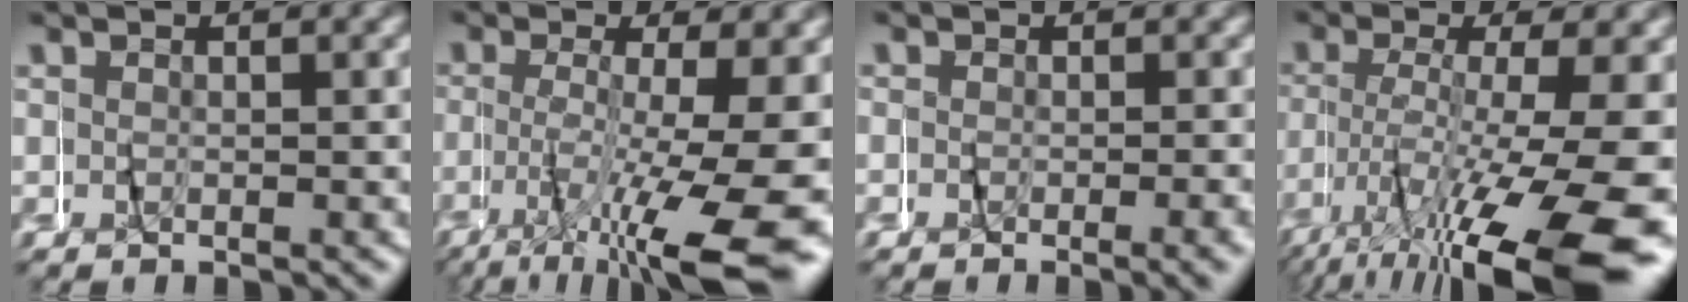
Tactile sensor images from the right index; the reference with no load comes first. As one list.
[{"total": 9.3, "force": [-2.9, 2.7, 8.4], "torque": [-0.115, -0.017, -0.032]}, {"total": 1.0, "force": [-0.7, 0.3, 0.7], "torque": [-0.005, -0.004, -0.010]}, {"total": 10.7, "force": [-4.7, 3.4, 9.0], "torque": [-0.136, -0.018, -0.058]}]